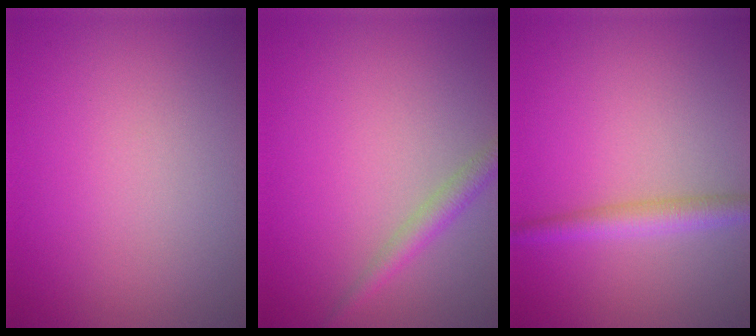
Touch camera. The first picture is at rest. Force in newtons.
{"total": 2.0, "press": 2.0, "slide": 0.0}
{"total": 2.4, "press": 2.4, "slide": 0.0}